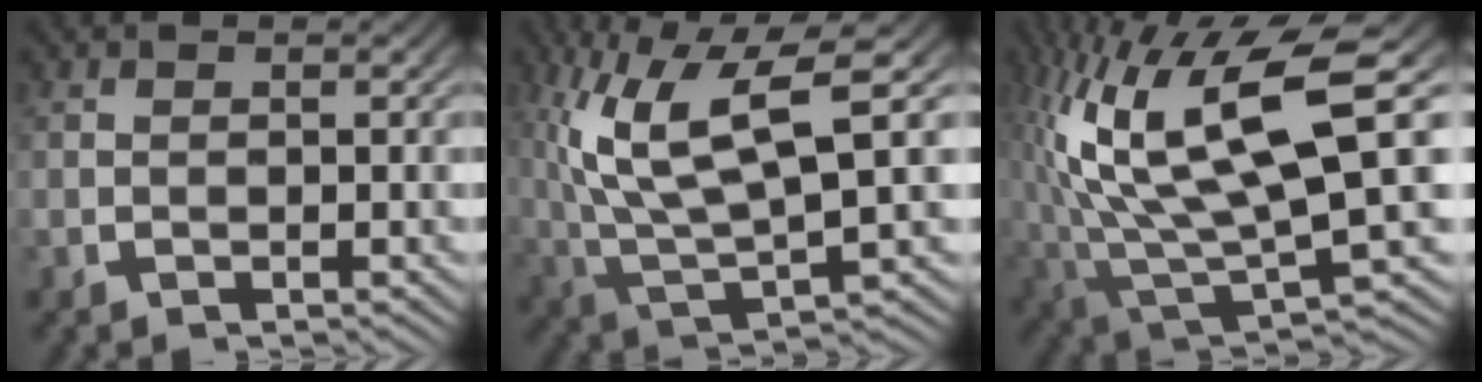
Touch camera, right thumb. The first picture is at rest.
{"total": 10.4, "force": [1.1, 5.4, 8.8], "torque": [-0.183, -0.023, 0.032]}
{"total": 13.7, "force": [0.0, 7.4, 11.5], "torque": [-0.248, -0.038, 0.020]}